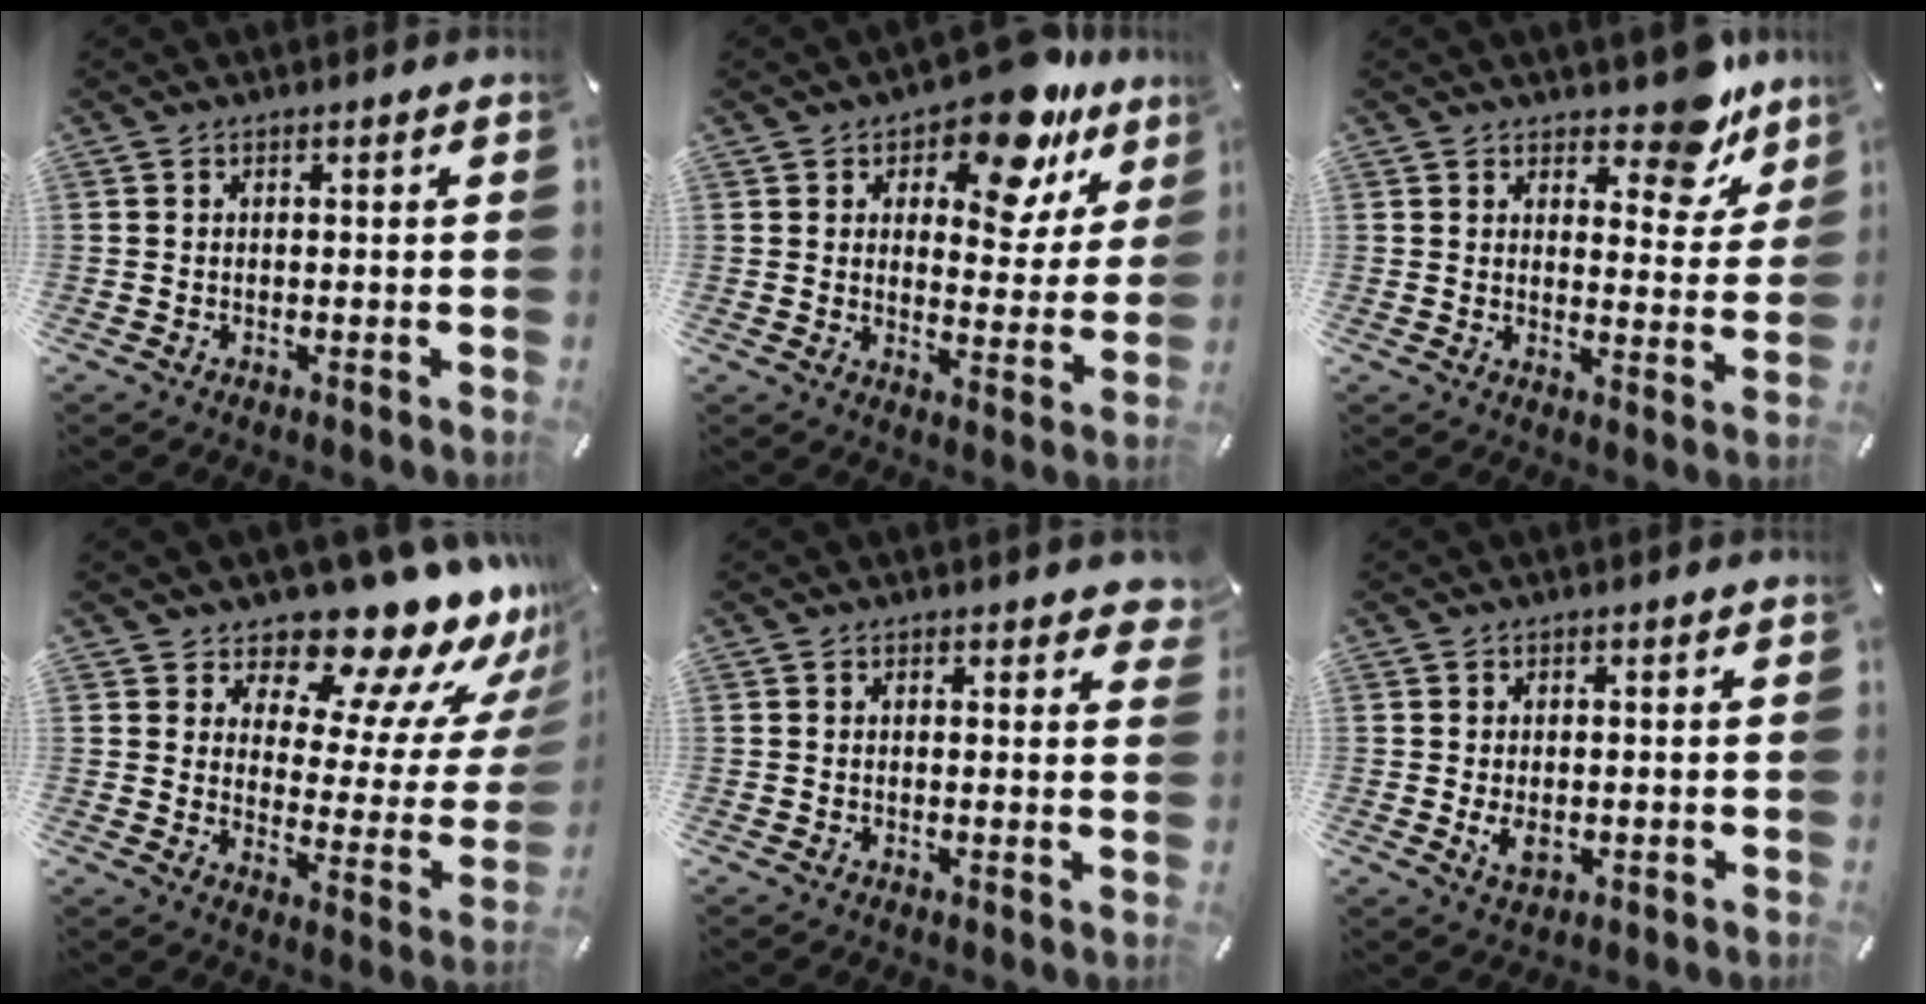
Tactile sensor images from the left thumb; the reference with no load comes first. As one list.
[{"total": 14.1, "force": [10.1, 5.9, 8.0], "torque": [-0.107, -0.064, 0.170]}, {"total": 10.1, "force": [7.8, 4.7, 4.4], "torque": [-0.034, -0.063, 0.132]}, {"total": 14.8, "force": [13.3, 4.6, 4.6], "torque": [-0.078, -0.126, 0.220]}, {"total": 2.3, "force": [1.8, 1.1, 0.8], "torque": [-0.005, -0.008, 0.030]}, {"total": 3.3, "force": [-0.2, 2.2, 2.5], "torque": [-0.051, -0.005, -0.008]}]